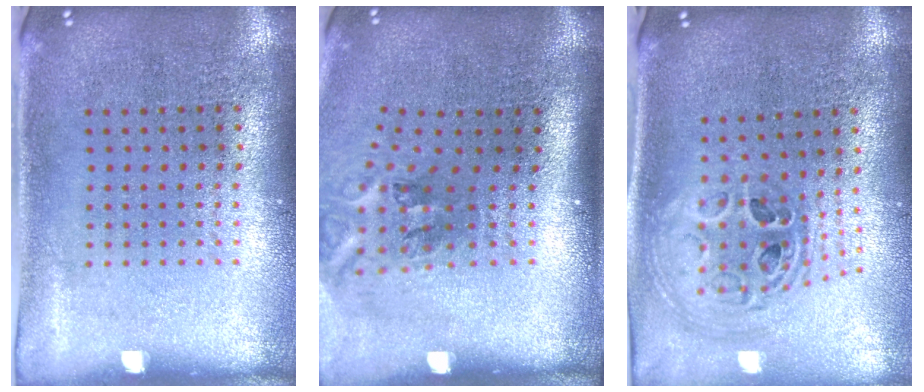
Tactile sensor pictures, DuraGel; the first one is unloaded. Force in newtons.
{"total": 2.2, "press": 1.3, "slide": 1.8}
{"total": 1.3, "press": 1.2, "slide": 0.6}